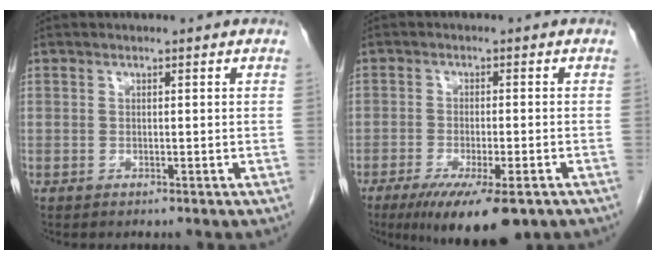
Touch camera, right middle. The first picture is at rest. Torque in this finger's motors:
{"motor_torque": [1.26, -0.87, 0.55, 0.12]}